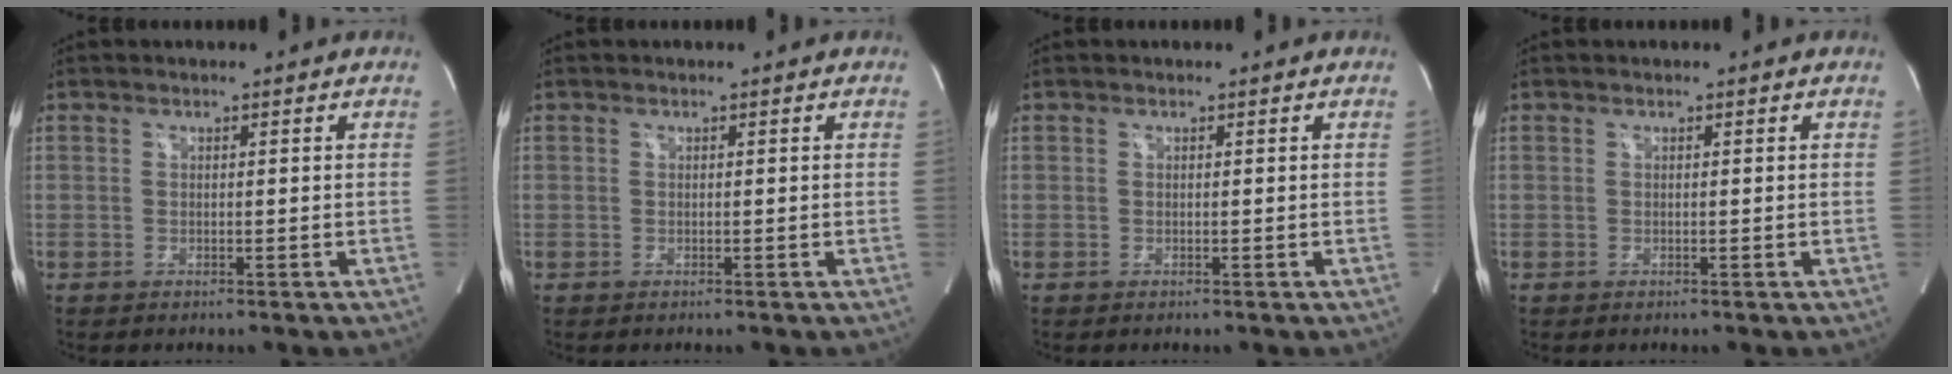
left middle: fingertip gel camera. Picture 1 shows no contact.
{"total": 0.0}
{"total": 0.0}
{"total": 0.0}